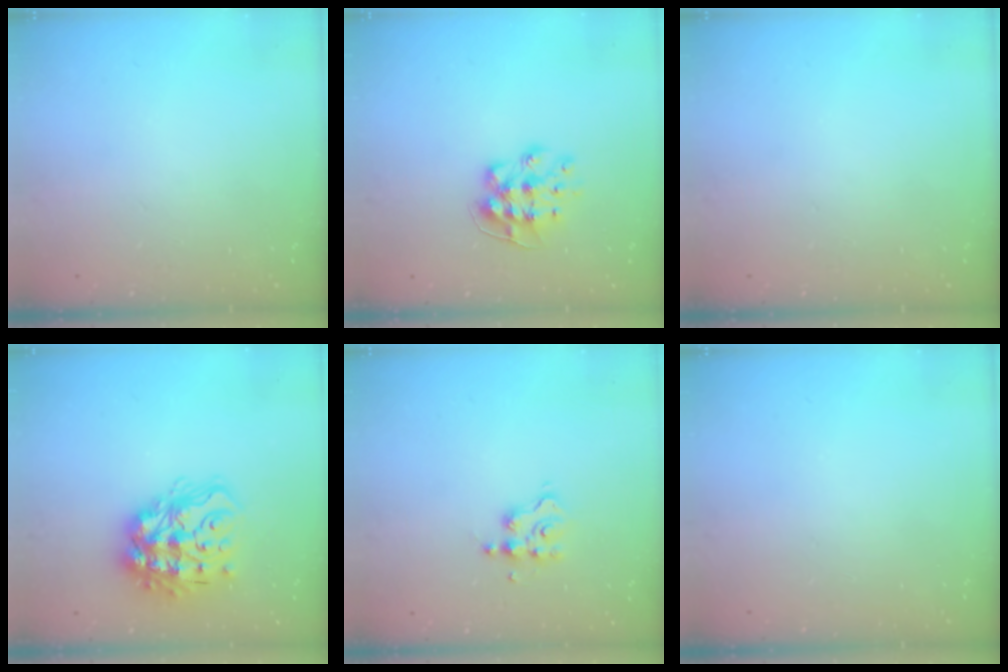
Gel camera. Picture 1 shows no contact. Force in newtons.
{"total": 9.1, "press": 9.1, "slide": 0.3}
{"total": 0.0}
{"total": 17.9, "press": 17.8, "slide": 2.0}
{"total": 3.8, "press": 3.8, "slide": 0.2}
{"total": 0.0}